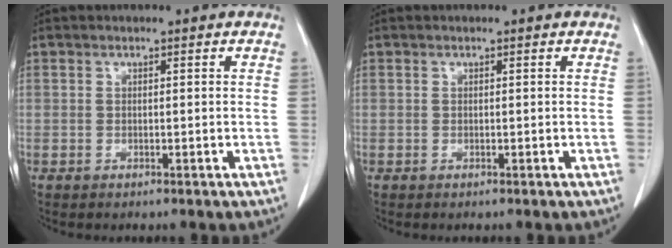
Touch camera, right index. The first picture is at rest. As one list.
[{"total": 0.0}]